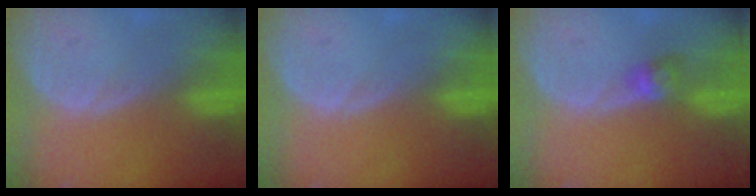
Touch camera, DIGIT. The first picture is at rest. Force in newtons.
{"total": 0.0}
{"total": 2.8, "press": 2.5, "slide": 1.3}